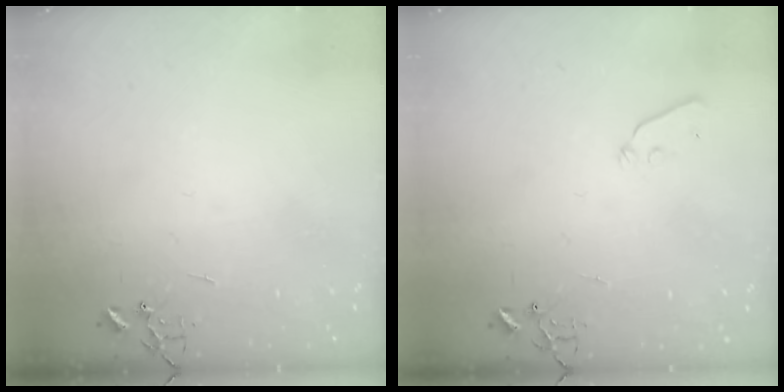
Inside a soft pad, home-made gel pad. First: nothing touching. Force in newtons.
{"total": 4.0, "press": 4.0, "slide": 0.5}